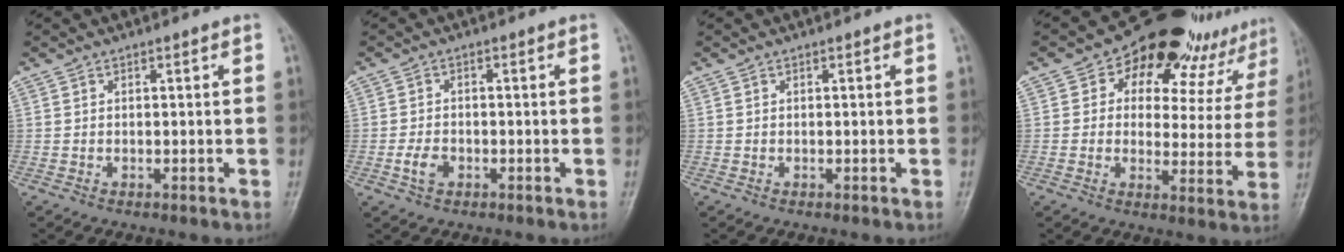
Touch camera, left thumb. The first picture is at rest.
{"total": 3.2, "force": [-1.2, 2.2, 2.0], "torque": [-0.035, 0.007, -0.023]}
{"total": 0.0}
{"total": 21.0, "force": [13.5, 11.4, 11.3], "torque": [-0.106, -0.027, 0.166]}